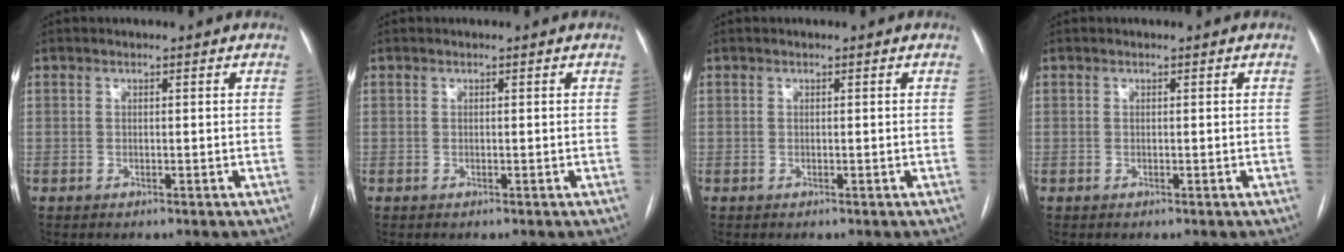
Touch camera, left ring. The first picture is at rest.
{"total": 0.0}
{"total": 0.0}
{"total": 0.0}